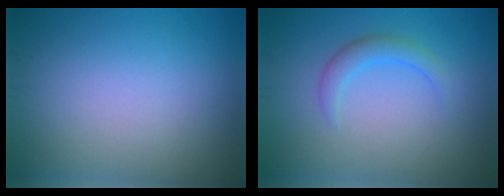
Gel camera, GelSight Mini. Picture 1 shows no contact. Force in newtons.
{"total": 2.0, "press": 2.0, "slide": 0.1}